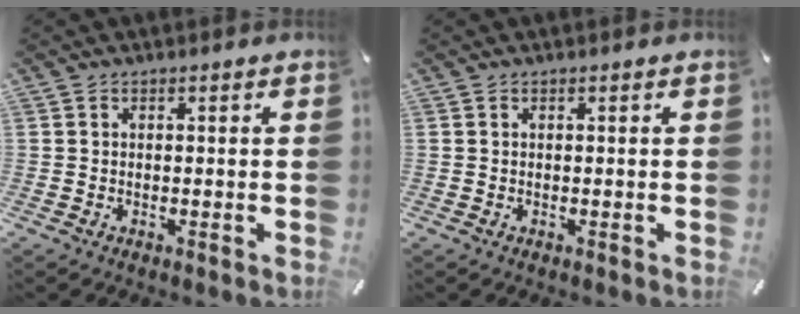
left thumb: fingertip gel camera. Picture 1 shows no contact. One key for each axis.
{"total": 0.0}